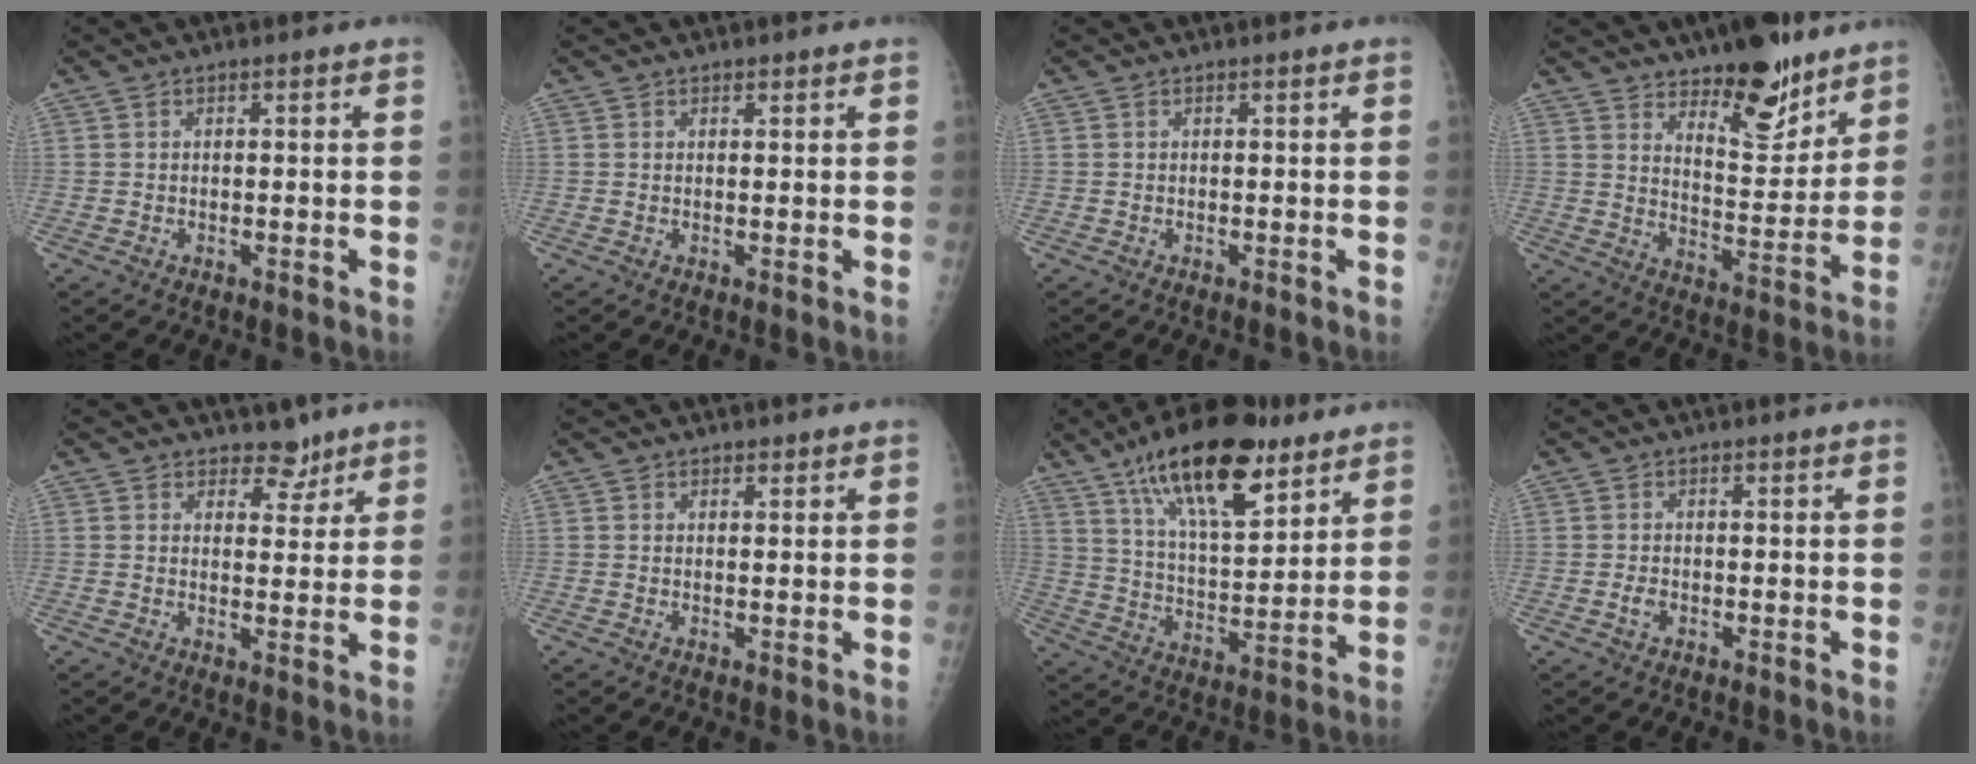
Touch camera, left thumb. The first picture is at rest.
{"total": 0.6, "force": [0.5, 0.3, 0.1], "torque": [0.003, -0.003, 0.005]}
{"total": 0.0}
{"total": 14.1, "force": [10.2, 5.6, 8.0], "torque": [-0.074, -0.079, 0.164]}
{"total": 4.1, "force": [3.2, 2.4, 0.7], "torque": [0.020, -0.022, 0.047]}
{"total": 1.1, "force": [0.8, 0.6, 0.3], "torque": [0.007, -0.006, 0.010]}
{"total": 20.7, "force": [12.7, 7.8, 14.4], "torque": [-0.213, -0.049, 0.219]}
{"total": 1.4, "force": [-0.4, 1.0, 0.9], "torque": [-0.014, 0.000, -0.008]}